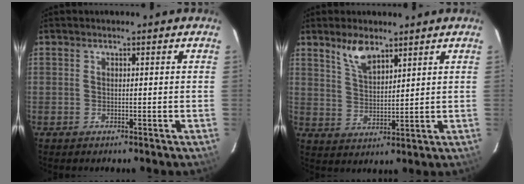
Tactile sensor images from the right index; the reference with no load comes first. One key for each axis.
{"total": 6.2, "fx": 4.5, "fy": 2.3, "fz": 3.6, "tx": -0.064, "ty": 0.001, "tz": 0.091}